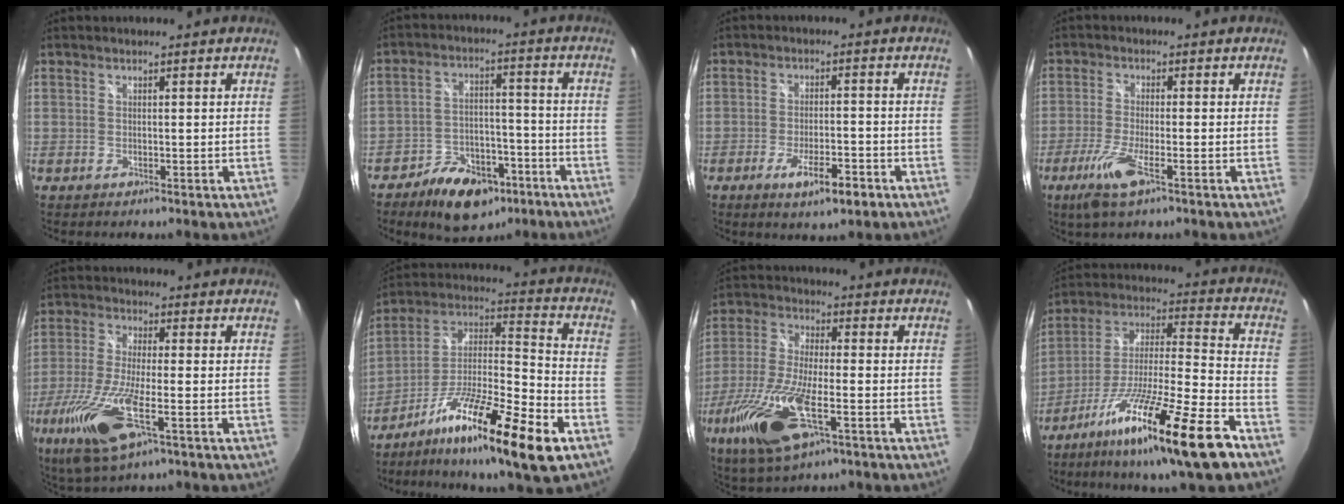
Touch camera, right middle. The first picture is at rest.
{"total": 12.6, "force": [-8.2, 7.2, 6.2], "torque": [-0.114, 0.017, -0.115]}
{"total": 7.2, "force": [-4.1, 1.9, 5.6], "torque": [-0.113, -0.015, -0.061]}
{"total": 6.9, "force": [-3.8, 0.9, 5.7], "torque": [-0.129, -0.018, -0.071]}
{"total": 14.0, "force": [-6.1, 3.8, 12.0], "torque": [-0.259, -0.034, -0.116]}
{"total": 20.2, "force": [-11.3, 3.1, 16.4], "torque": [-0.281, -0.009, -0.201]}
{"total": 16.5, "force": [-7.3, 5.7, 13.6], "torque": [-0.298, -0.034, -0.140]}
{"total": 21.6, "force": [-13.6, 1.0, 16.7], "torque": [-0.289, -0.034, -0.230]}